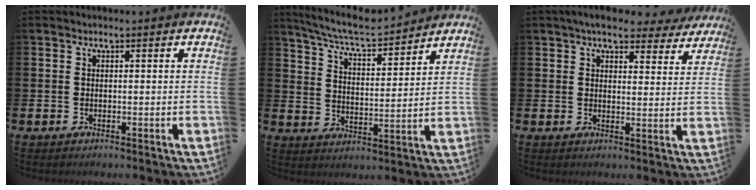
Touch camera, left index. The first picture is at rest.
{"total": 7.0, "force": [6.7, 0.8, 2.1], "torque": [-0.070, -0.042, 0.116]}
{"total": 5.9, "force": [5.3, 1.8, 2.0], "torque": [-0.036, -0.024, 0.092]}